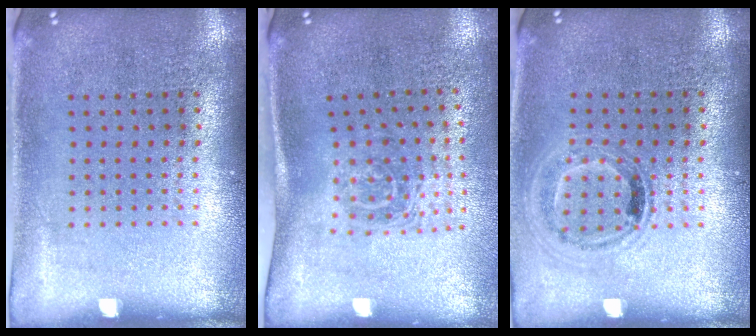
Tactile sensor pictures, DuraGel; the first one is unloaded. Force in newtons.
{"total": 1.7, "press": 1.1, "slide": 1.3}
{"total": 1.0, "press": 0.9, "slide": 0.4}